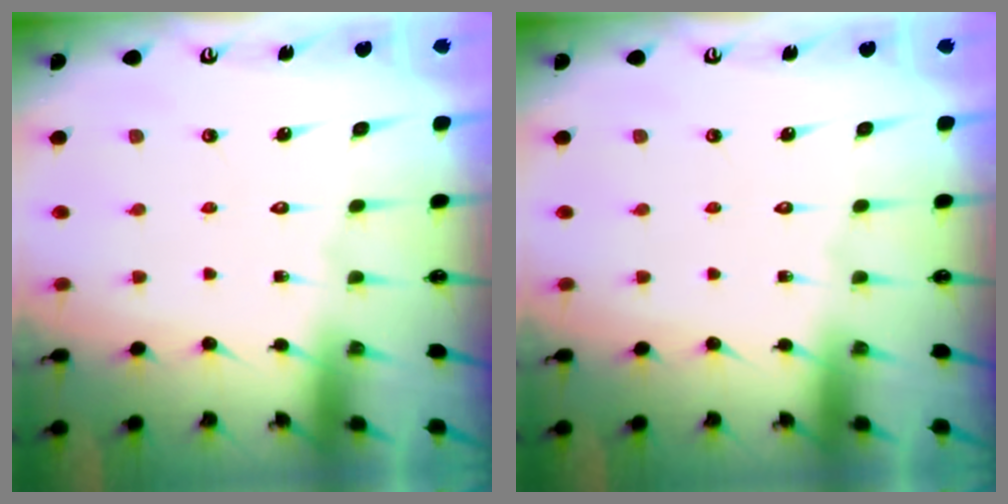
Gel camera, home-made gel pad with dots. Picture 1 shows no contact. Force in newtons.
{"total": 0.0}